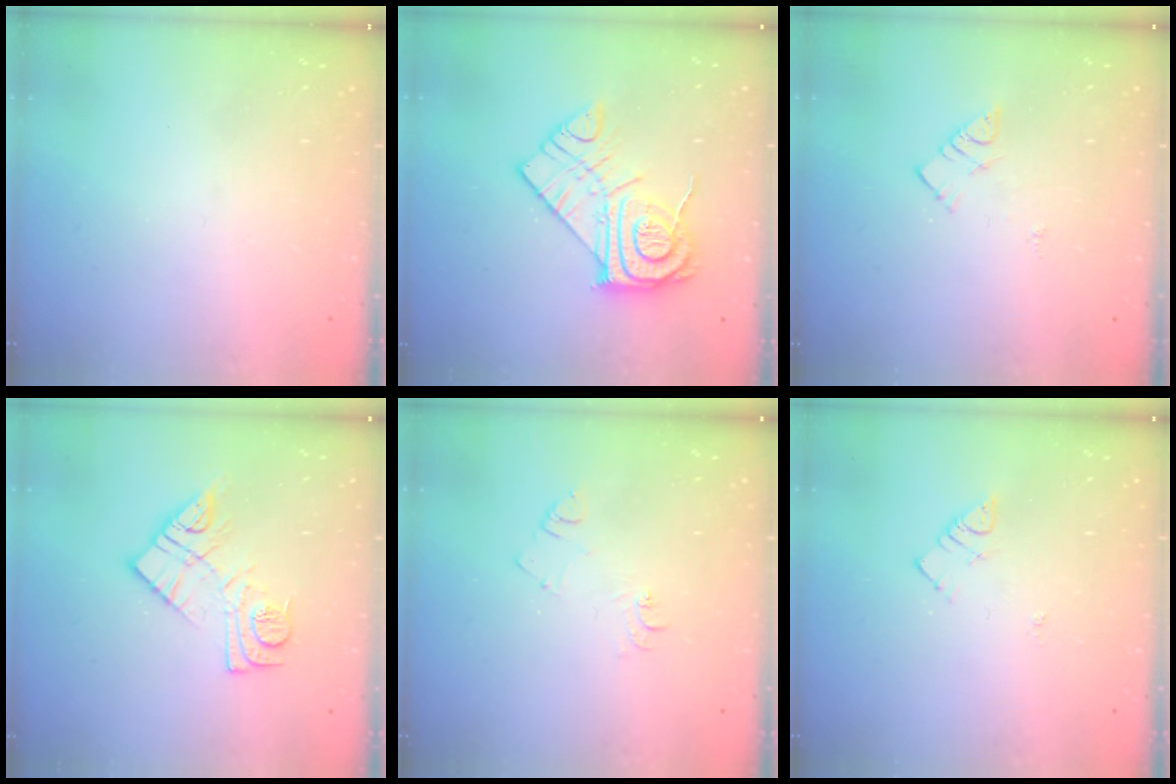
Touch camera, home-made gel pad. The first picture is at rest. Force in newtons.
{"total": 14.9, "press": 14.8, "slide": 1.2}
{"total": 5.6, "press": 5.6, "slide": 0.1}
{"total": 12.0, "press": 12.0, "slide": 0.9}
{"total": 6.7, "press": 6.7, "slide": 0.8}
{"total": 3.9, "press": 3.8, "slide": 0.5}